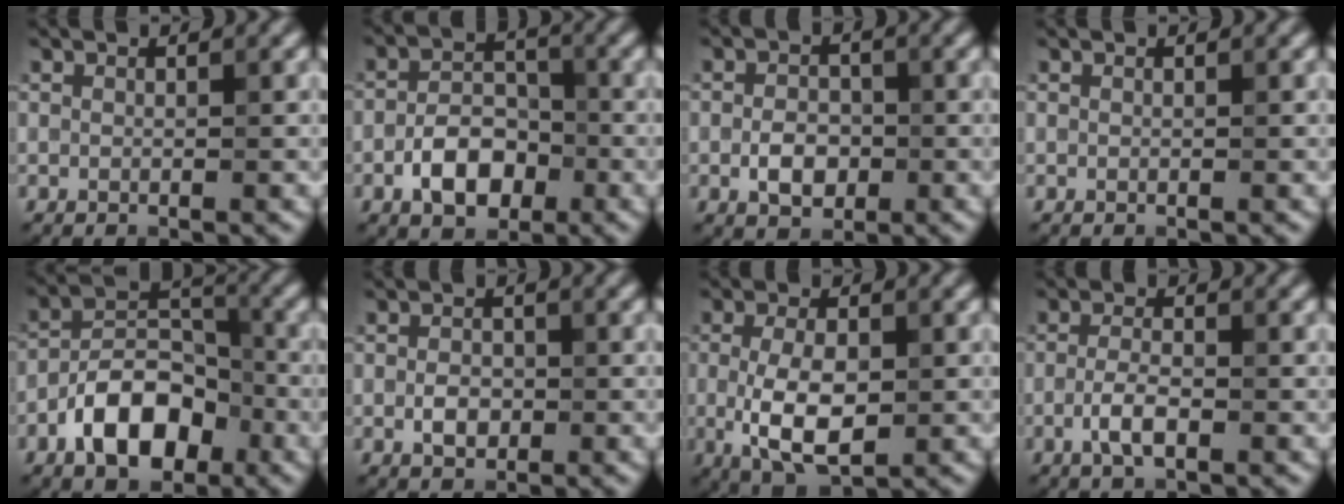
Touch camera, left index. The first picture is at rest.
{"total": 4.7, "force": [-2.0, 2.9, 3.0], "torque": [-0.047, 0.007, -0.040]}
{"total": 3.0, "force": [-0.9, 2.0, 2.0], "torque": [-0.030, 0.002, -0.020]}
{"total": 0.0}
{"total": 7.5, "force": [-3.6, 4.3, 5.0], "torque": [-0.075, 0.006, -0.072]}
{"total": 2.1, "force": [-0.5, 1.5, 1.5], "torque": [-0.026, 0.001, -0.013]}
{"total": 6.2, "force": [-0.7, 3.0, 5.4], "torque": [-0.108, -0.007, -0.010]}
{"total": 2.6, "force": [-1.0, 0.9, 2.2], "torque": [-0.045, 0.003, -0.024]}